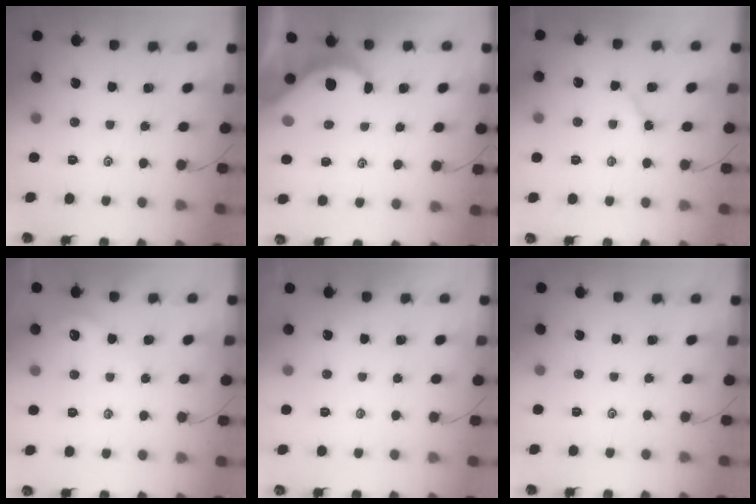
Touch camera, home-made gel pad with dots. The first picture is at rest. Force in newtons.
{"total": 4.2, "press": 4.1, "slide": 0.5}
{"total": 2.7, "press": 2.7, "slide": 0.3}
{"total": 2.8, "press": 2.7, "slide": 0.4}
{"total": 1.2, "press": 1.2, "slide": 0.3}
{"total": 0.0}